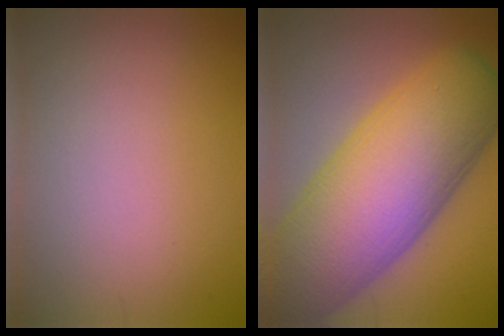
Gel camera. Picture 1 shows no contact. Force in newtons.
{"total": 15.1, "press": 15.1, "slide": 0.7}